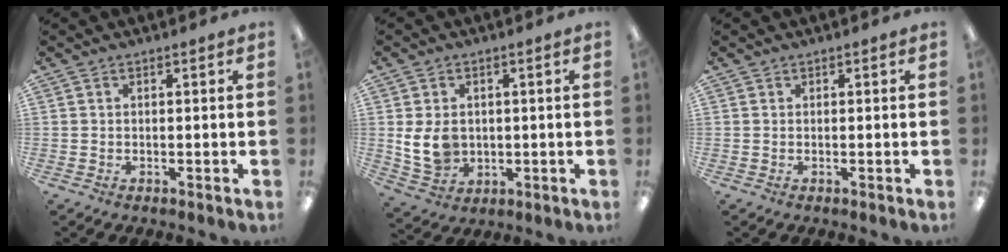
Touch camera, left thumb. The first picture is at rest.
{"total": 8.2, "force": [0.5, 6.3, 5.2], "torque": [-0.116, -0.002, 0.007]}
{"total": 0.0}